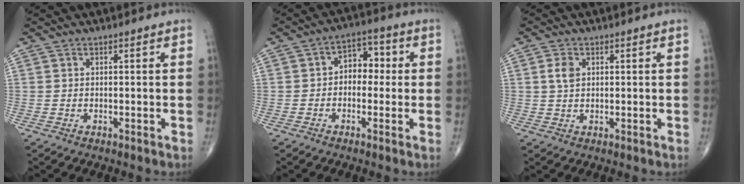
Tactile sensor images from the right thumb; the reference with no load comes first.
{"total": 6.5, "force": [0.0, 4.7, 4.6], "torque": [-0.031, 0.026, -0.012]}
{"total": 3.0, "force": [0.8, 2.0, 2.1], "torque": [-0.038, 0.001, 0.016]}